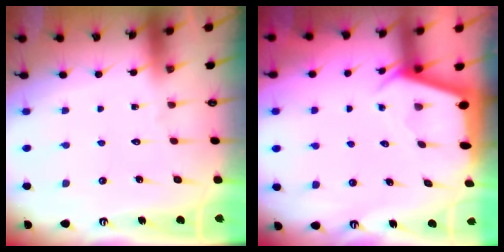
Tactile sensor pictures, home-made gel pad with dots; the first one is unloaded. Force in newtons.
{"total": 2.4, "press": 2.4, "slide": 0.3}